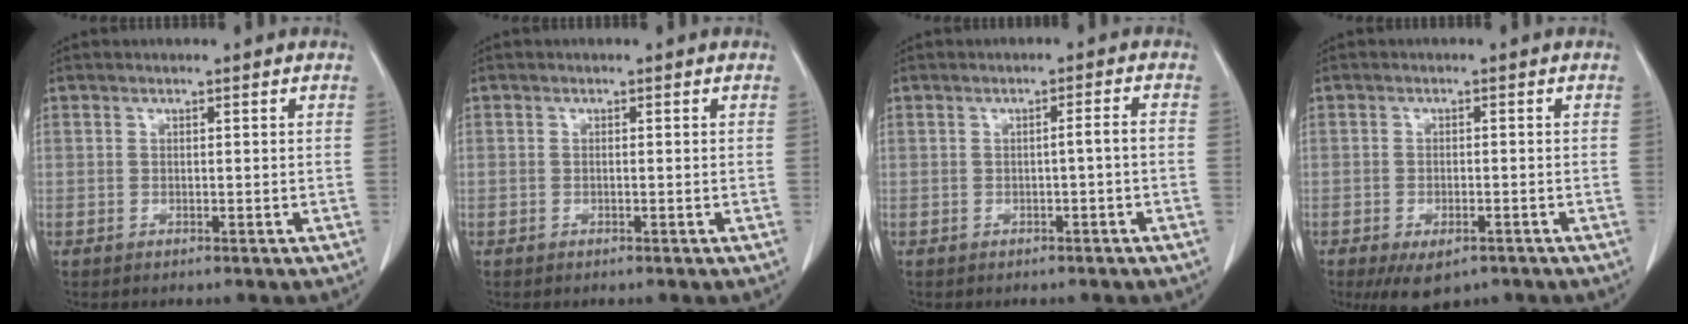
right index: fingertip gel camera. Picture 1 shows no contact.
{"total": 0.0}
{"total": 1.7, "force": [-0.6, -0.2, 1.6], "torque": [-0.023, 0.002, -0.010]}
{"total": 6.0, "force": [-3.8, 2.8, 3.6], "torque": [-0.055, -0.007, -0.053]}